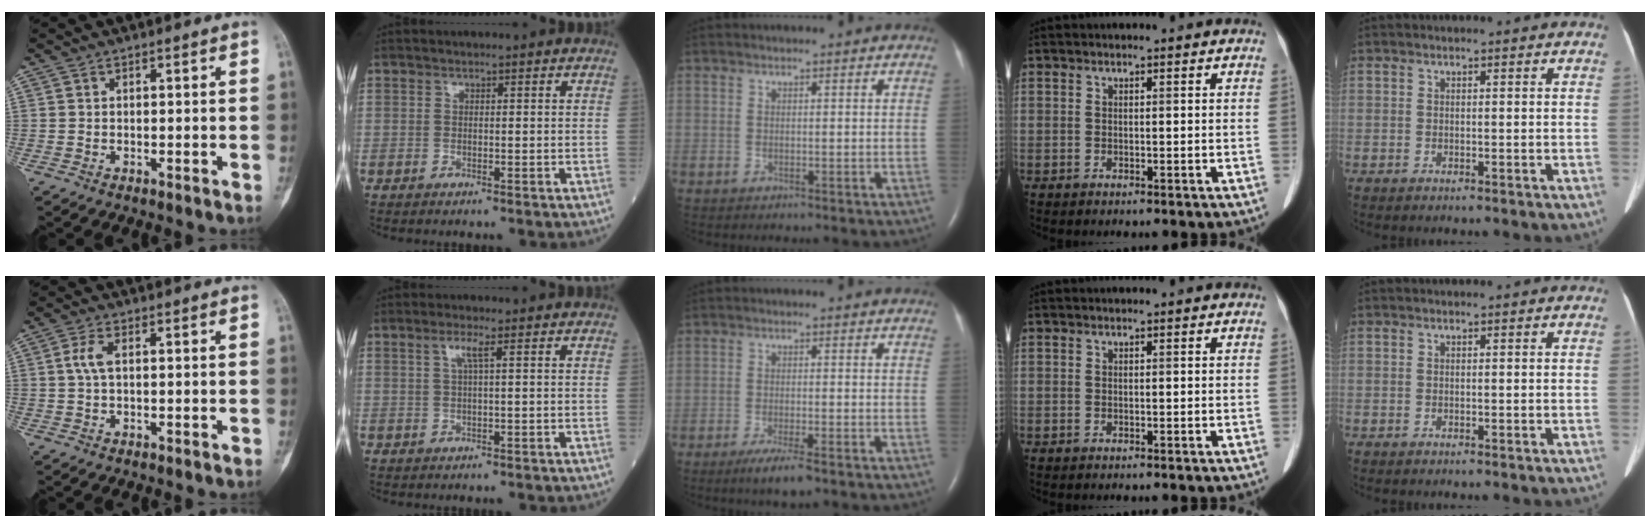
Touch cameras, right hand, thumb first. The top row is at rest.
{"thumb": {"total": 3.0, "force": [0.4, 1.3, 2.7], "torque": [-0.068, 0.005, 0.006]}, "index": {"total": 1.9, "force": [0.6, -0.3, 1.8], "torque": [-0.041, 0.005, 0.013]}, "middle": {"total": 4.4, "force": [-2.9, 0.4, 3.3], "torque": [-0.062, -0.012, -0.049]}}